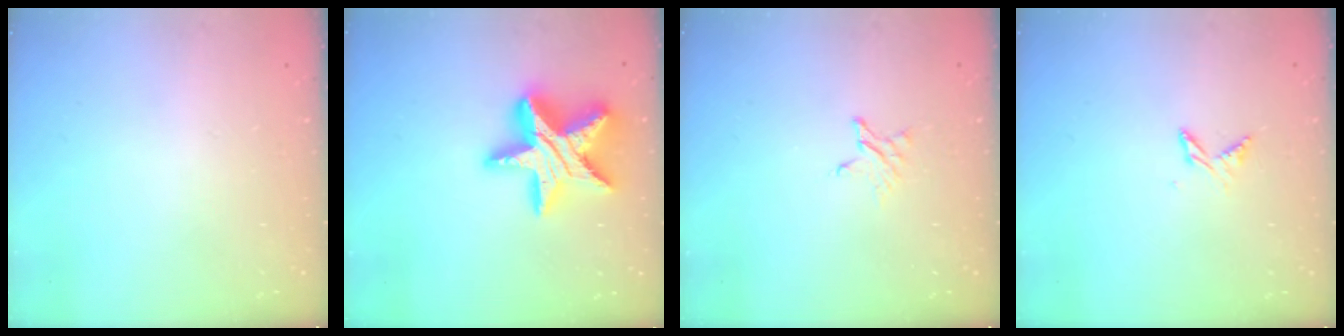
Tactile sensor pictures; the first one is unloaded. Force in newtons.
{"total": 21.8, "press": 21.7, "slide": 1.8}
{"total": 2.3, "press": 2.3, "slide": 0.2}
{"total": 4.7, "press": 4.6, "slide": 0.6}